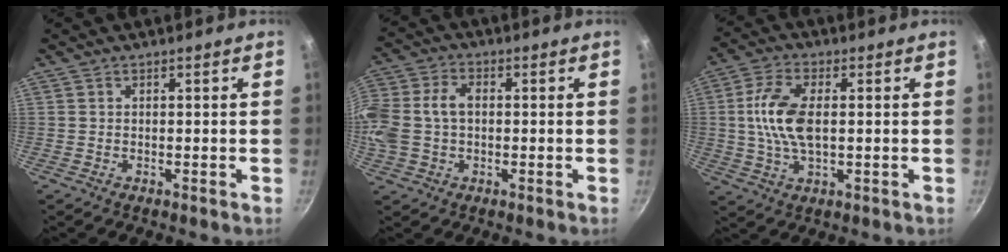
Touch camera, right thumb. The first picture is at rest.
{"total": 14.0, "force": [0.0, 10.1, 9.7], "torque": [-0.214, 0.031, -0.009]}
{"total": 10.4, "force": [0.7, 5.3, 8.9], "torque": [-0.176, 0.010, 0.007]}